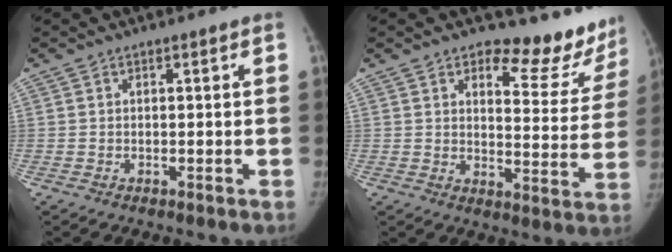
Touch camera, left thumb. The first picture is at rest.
{"total": 13.3, "force": [11.7, 4.8, 4.2], "torque": [0.002, -0.107, 0.138]}